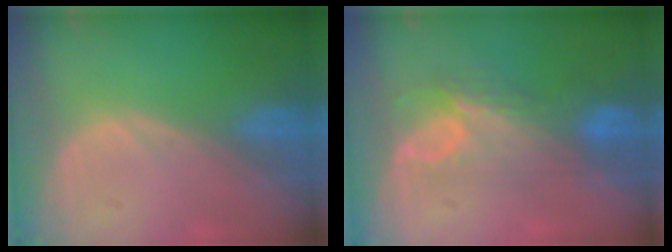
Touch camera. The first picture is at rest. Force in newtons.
{"total": 7.6, "press": 6.6, "slide": 3.7}